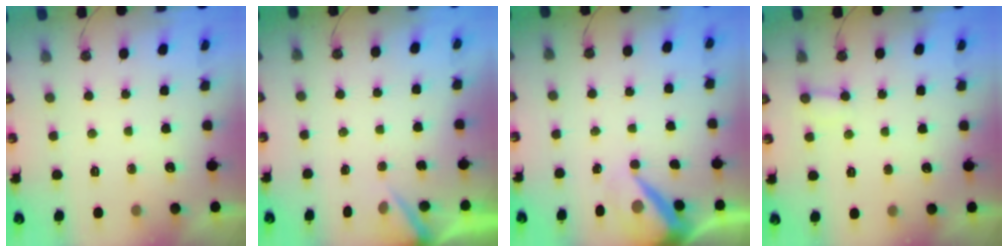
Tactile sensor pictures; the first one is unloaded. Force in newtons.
{"total": 2.9, "press": 2.9, "slide": 0.2}
{"total": 8.5, "press": 8.5, "slide": 0.8}
{"total": 3.4, "press": 3.3, "slide": 0.5}